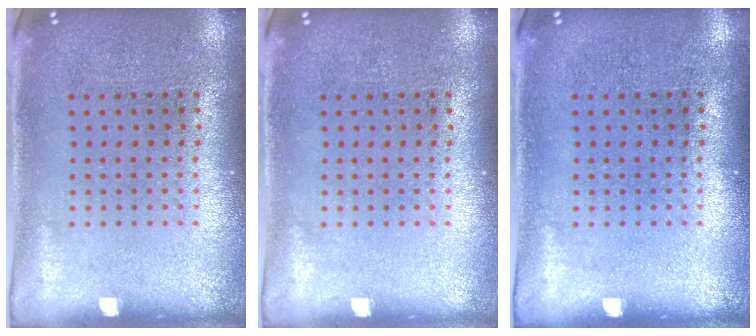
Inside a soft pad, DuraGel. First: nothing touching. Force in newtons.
{"total": 0.0}
{"total": 0.0}